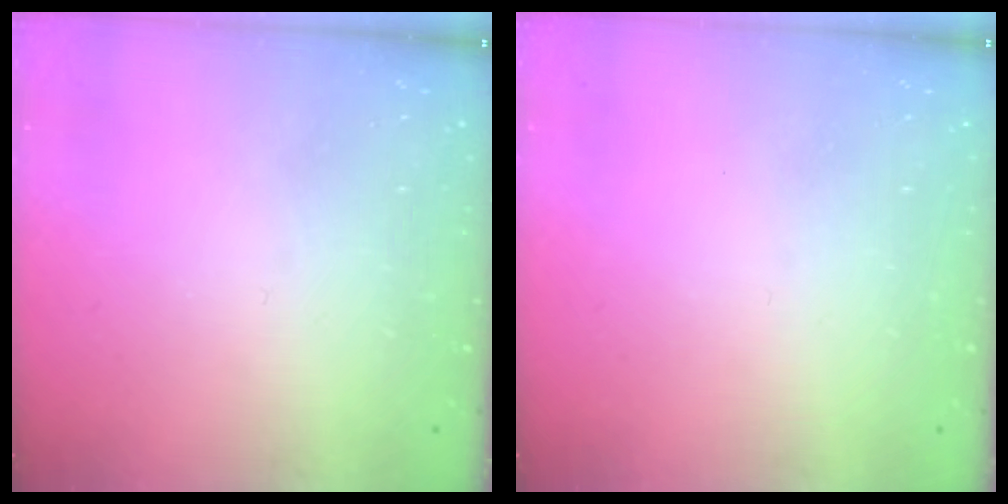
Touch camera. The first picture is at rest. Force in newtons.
{"total": 0.0}